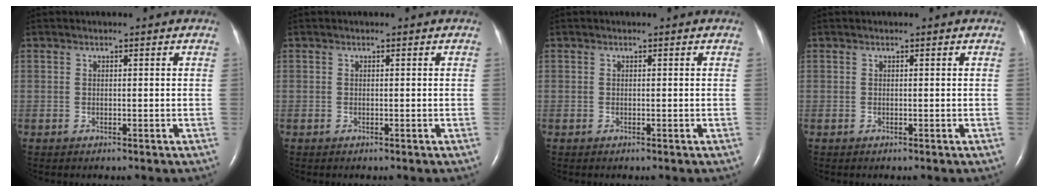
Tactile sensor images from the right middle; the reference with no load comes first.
{"total": 0.0}
{"total": 0.0}
{"total": 0.0}